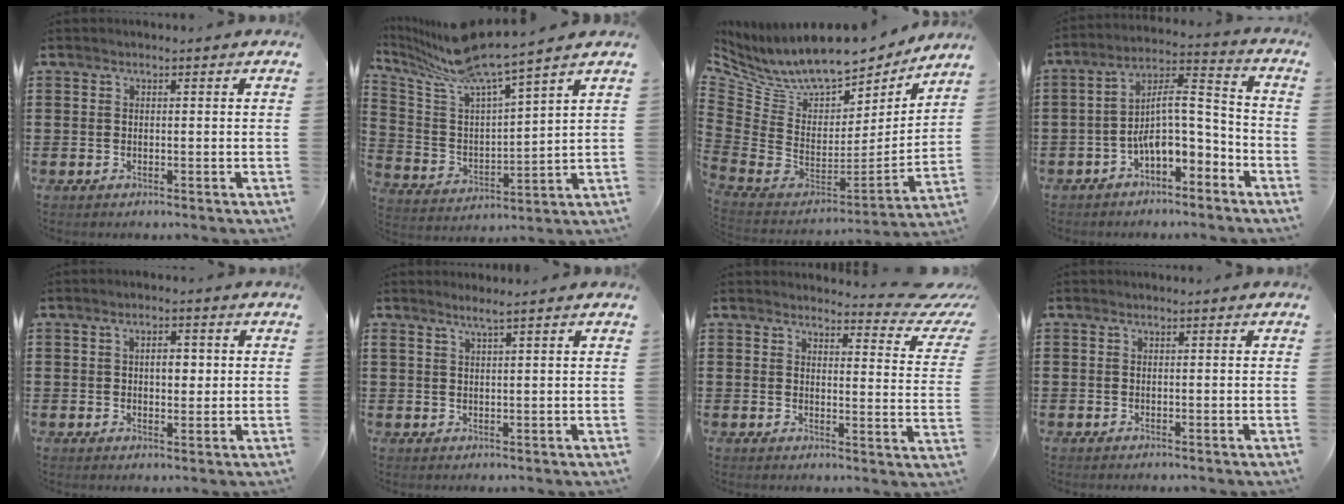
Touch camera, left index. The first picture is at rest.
{"total": 8.2, "force": [7.4, -0.3, 3.4], "torque": [-0.102, -0.053, 0.122]}
{"total": 9.6, "force": [7.9, 3.5, 4.3], "torque": [-0.130, -0.061, 0.138]}
{"total": 8.3, "force": [-4.3, 3.5, 6.2], "torque": [-0.115, 0.000, -0.086]}
{"total": 3.5, "force": [0.4, 2.0, 2.9], "torque": [-0.038, 0.000, -0.003]}
{"total": 2.0, "force": [1.6, -0.4, 1.1], "torque": [-0.023, -0.001, 0.029]}
{"total": 4.1, "force": [3.7, 0.6, 1.7], "torque": [-0.027, -0.025, 0.058]}
{"total": 0.0}